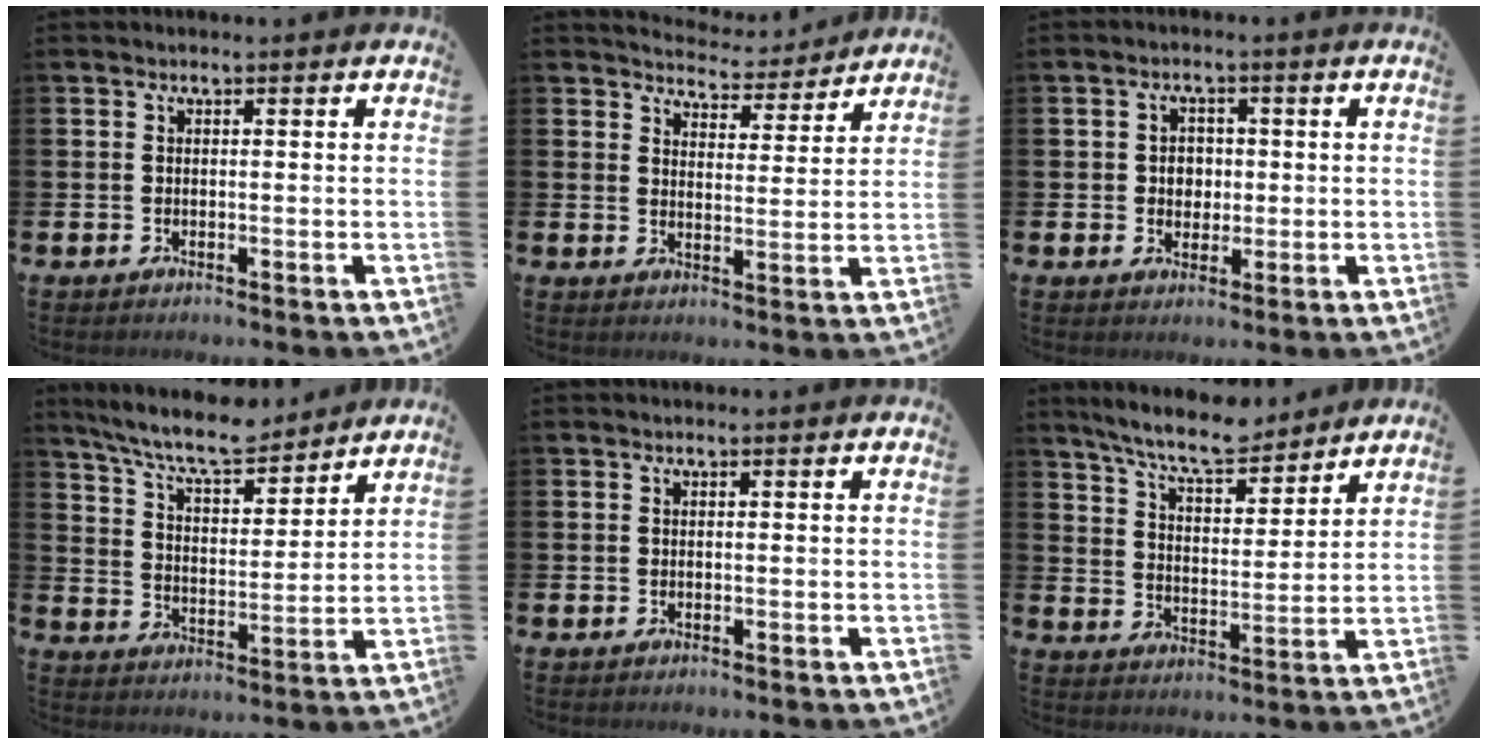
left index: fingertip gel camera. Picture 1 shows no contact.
{"total": 4.8, "force": [4.7, 0.9, 0.0], "torque": [-0.009, -0.038, 0.081]}
{"total": 3.0, "force": [0.4, 2.7, 1.3], "torque": [-0.016, 0.004, 0.000]}
{"total": 8.9, "force": [8.2, 1.6, 3.2], "torque": [-0.089, -0.044, 0.145]}
{"total": 0.0}
{"total": 8.7, "force": [8.0, 1.4, 3.1], "torque": [-0.082, -0.038, 0.146]}